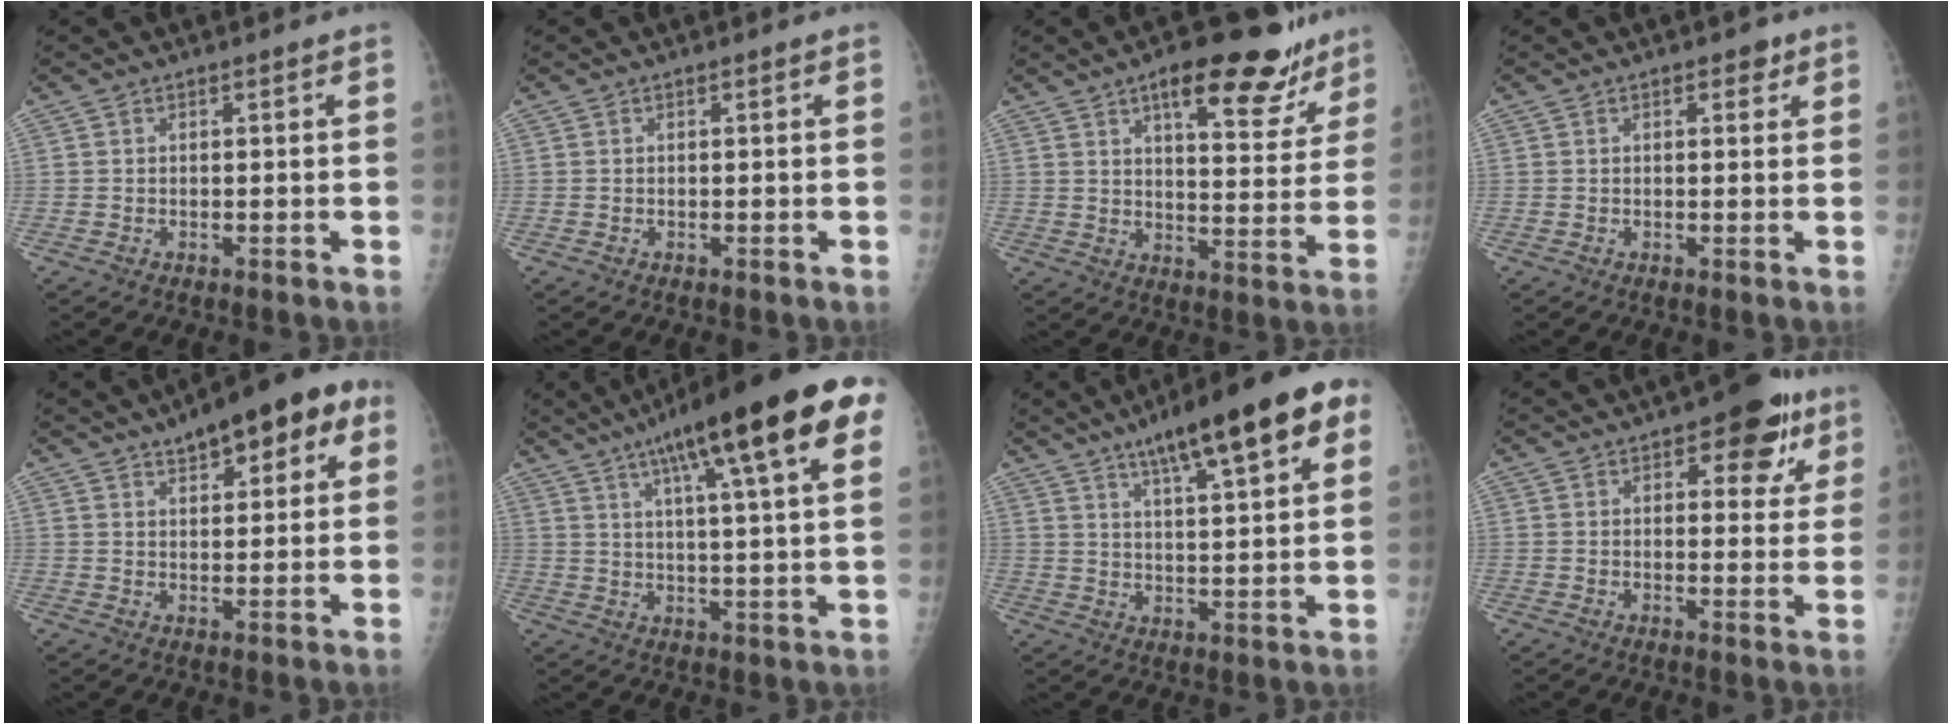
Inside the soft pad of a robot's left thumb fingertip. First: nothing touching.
{"total": 0.0}
{"total": 17.0, "force": [11.1, 6.6, 11.1], "torque": [-0.097, -0.045, 0.152]}
{"total": 1.9, "force": [1.0, 1.1, 1.1], "torque": [0.000, -0.002, 0.011]}
{"total": 12.9, "force": [6.4, 5.5, 9.8], "torque": [-0.091, 0.007, 0.081]}
{"total": 23.5, "force": [11.7, 4.4, 19.9], "torque": [-0.291, 0.002, 0.162]}
{"total": 17.9, "force": [9.4, 4.2, 14.7], "torque": [-0.191, -0.009, 0.137]}
{"total": 10.2, "force": [5.2, 5.0, 7.3], "torque": [-0.046, -0.013, 0.058]}